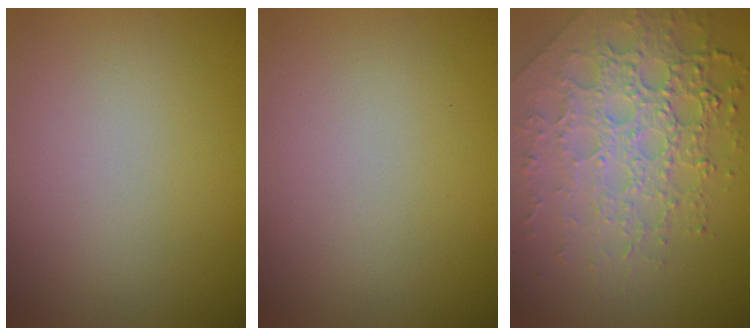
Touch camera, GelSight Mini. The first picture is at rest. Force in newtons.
{"total": 0.0}
{"total": 8.0, "press": 5.5, "slide": 5.9}